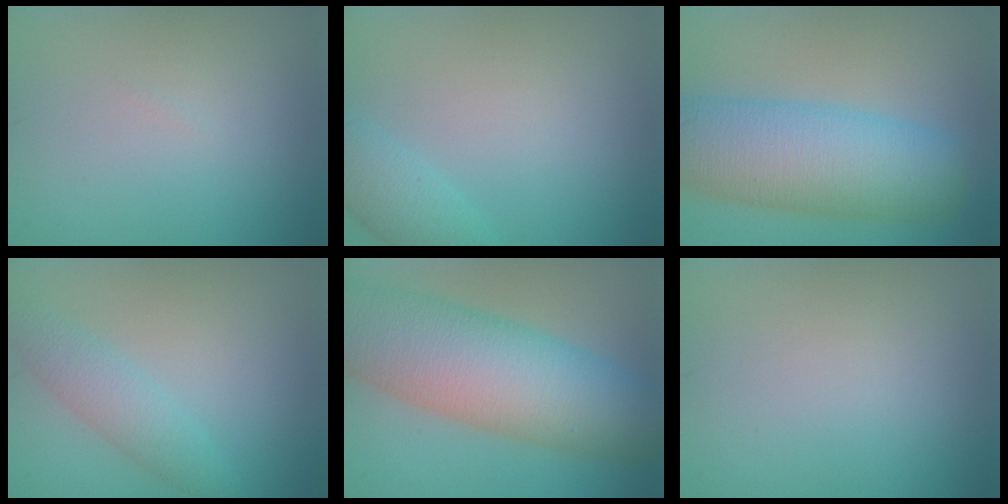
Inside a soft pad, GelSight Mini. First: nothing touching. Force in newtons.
{"total": 3.0, "press": 3.0, "slide": 0.1}
{"total": 9.7, "press": 9.7, "slide": 0.2}
{"total": 2.9, "press": 2.9, "slide": 0.1}
{"total": 11.5, "press": 11.5, "slide": 0.1}
{"total": 0.0}